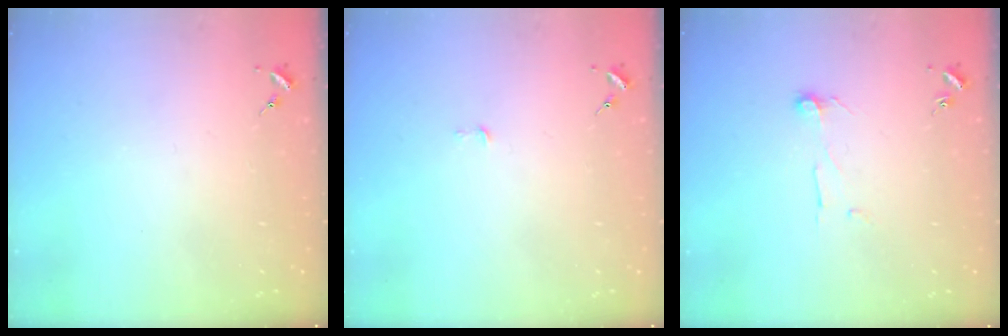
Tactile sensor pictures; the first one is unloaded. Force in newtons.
{"total": 2.6, "press": 2.6, "slide": 0.2}
{"total": 6.5, "press": 6.5, "slide": 0.6}